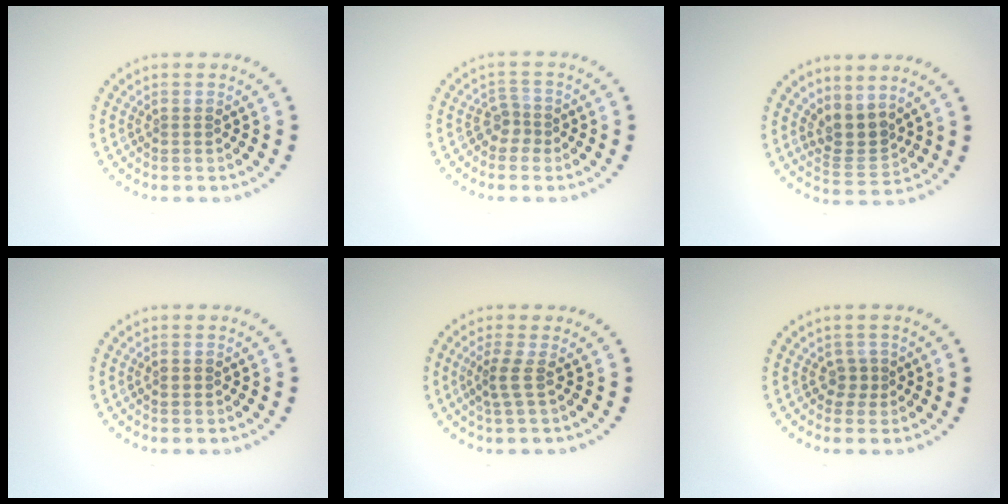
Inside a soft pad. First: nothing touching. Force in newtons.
{"total": 1.9, "press": 1.3, "slide": 1.3}
{"total": 2.8, "press": 2.1, "slide": 1.8}
{"total": 0.8, "press": 0.8, "slide": 0.1}
{"total": 1.9, "press": 1.2, "slide": 1.4}
{"total": 1.3, "press": 1.1, "slide": 0.8}